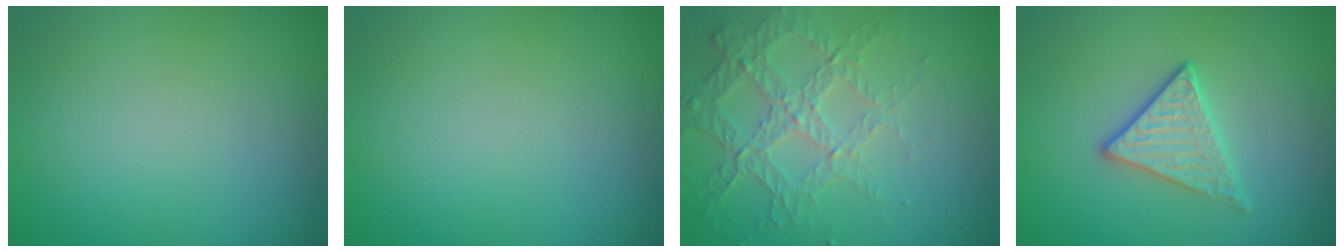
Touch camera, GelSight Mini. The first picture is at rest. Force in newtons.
{"total": 0.0}
{"total": 4.2, "press": 3.0, "slide": 2.9}
{"total": 2.3, "press": 2.0, "slide": 1.0}